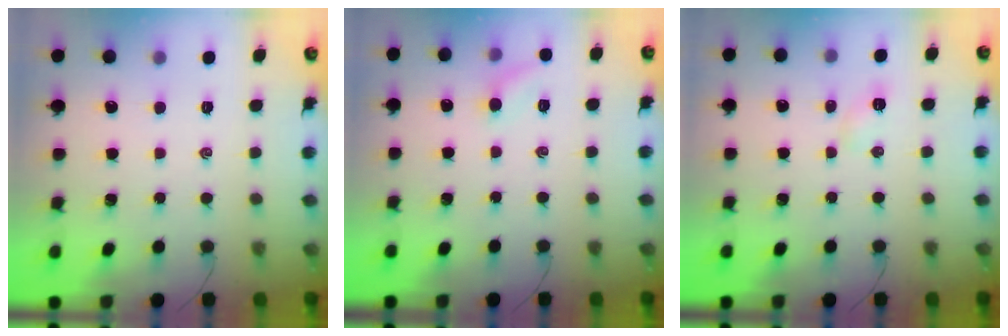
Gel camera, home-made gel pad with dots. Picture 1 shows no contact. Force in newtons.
{"total": 6.2, "press": 5.9, "slide": 1.9}
{"total": 2.9, "press": 2.8, "slide": 0.8}